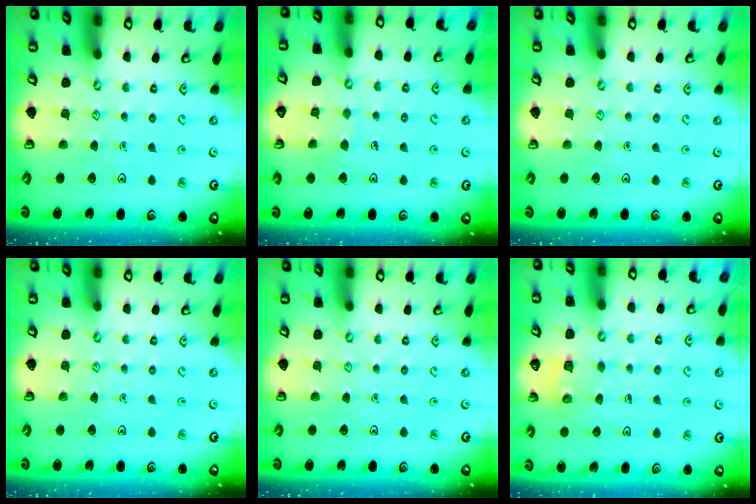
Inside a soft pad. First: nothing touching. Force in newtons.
{"total": 4.9, "press": 4.8, "slide": 0.3}
{"total": 0.0}
{"total": 0.0}
{"total": 0.0}
{"total": 5.5, "press": 5.4, "slide": 0.5}